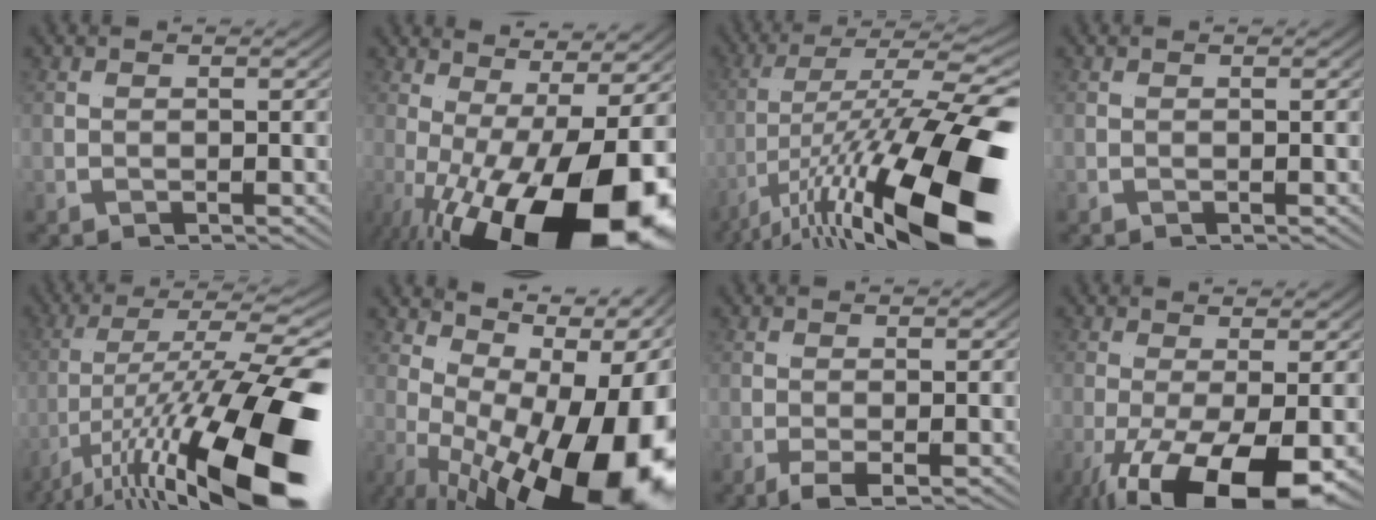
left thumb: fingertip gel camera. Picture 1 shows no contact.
{"total": 14.4, "force": [-3.7, 5.6, 12.8], "torque": [-0.211, -0.015, -0.044]}
{"total": 12.3, "force": [-5.1, 1.6, 11.1], "torque": [-0.191, 0.011, -0.081]}
{"total": 0.0}
{"total": 11.4, "force": [-4.8, 0.6, 10.3], "torque": [-0.175, 0.013, -0.078]}
{"total": 13.9, "force": [-2.2, 5.4, 12.7], "torque": [-0.196, 0.000, -0.023]}
{"total": 1.8, "force": [0.4, -1.5, 1.0], "torque": [-0.013, 0.015, -0.006]}
{"total": 7.0, "force": [-3.0, 1.0, 6.3], "torque": [-0.098, -0.004, -0.048]}